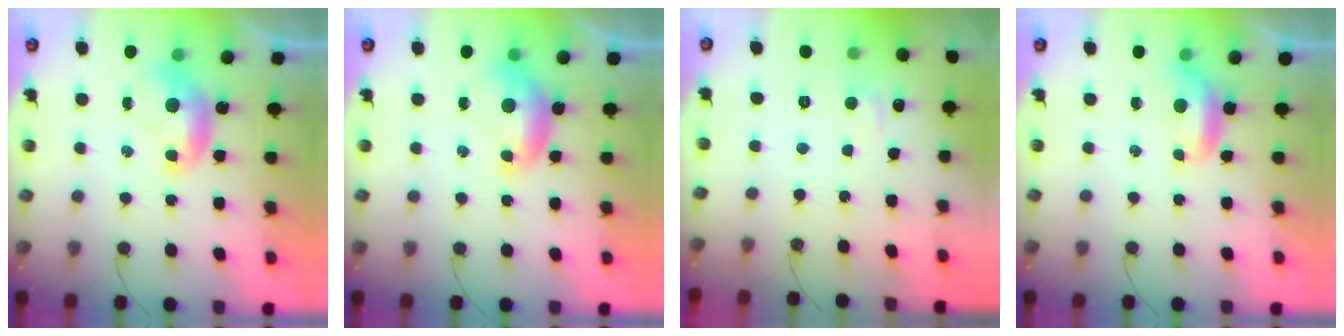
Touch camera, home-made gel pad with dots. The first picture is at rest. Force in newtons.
{"total": 0.6, "press": 0.5, "slide": 0.3}
{"total": 0.9, "press": 0.5, "slide": 0.8}
{"total": 0.9, "press": 0.8, "slide": 0.5}